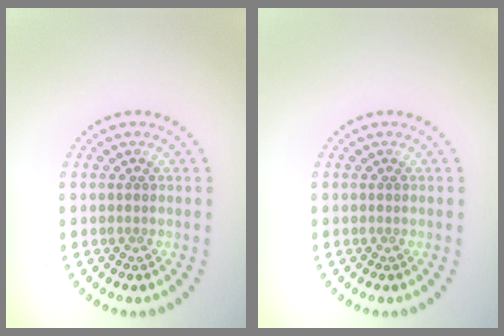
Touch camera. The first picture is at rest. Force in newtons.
{"total": 0.0}